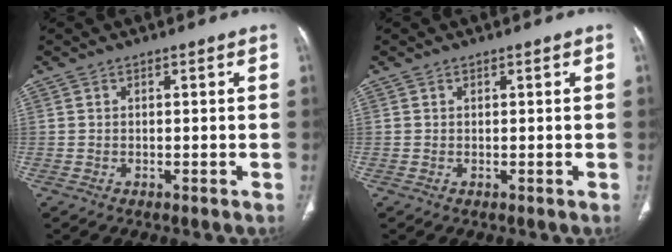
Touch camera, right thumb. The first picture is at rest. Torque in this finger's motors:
{"motor_torque": [2.40, 2.61, 0.14, 0.07, 0.04]}